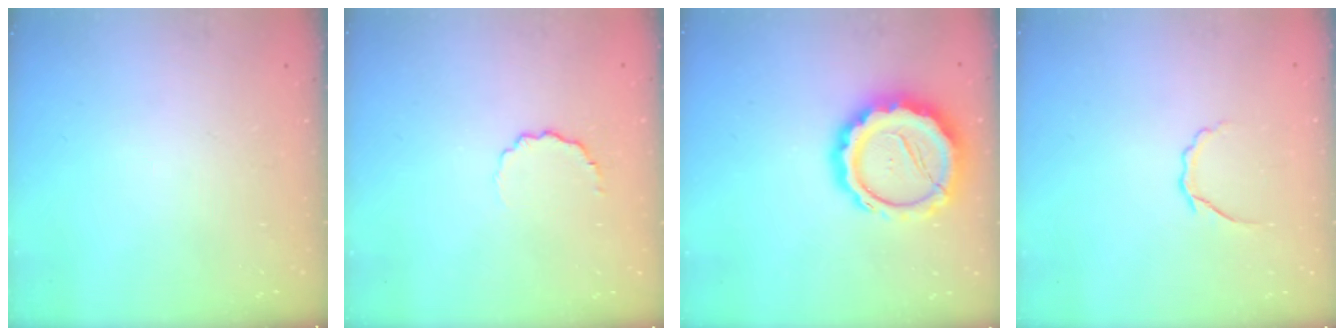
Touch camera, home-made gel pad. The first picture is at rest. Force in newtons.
{"total": 4.2, "press": 4.0, "slide": 1.3}
{"total": 16.7, "press": 16.5, "slide": 2.9}
{"total": 5.3, "press": 5.2, "slide": 1.1}